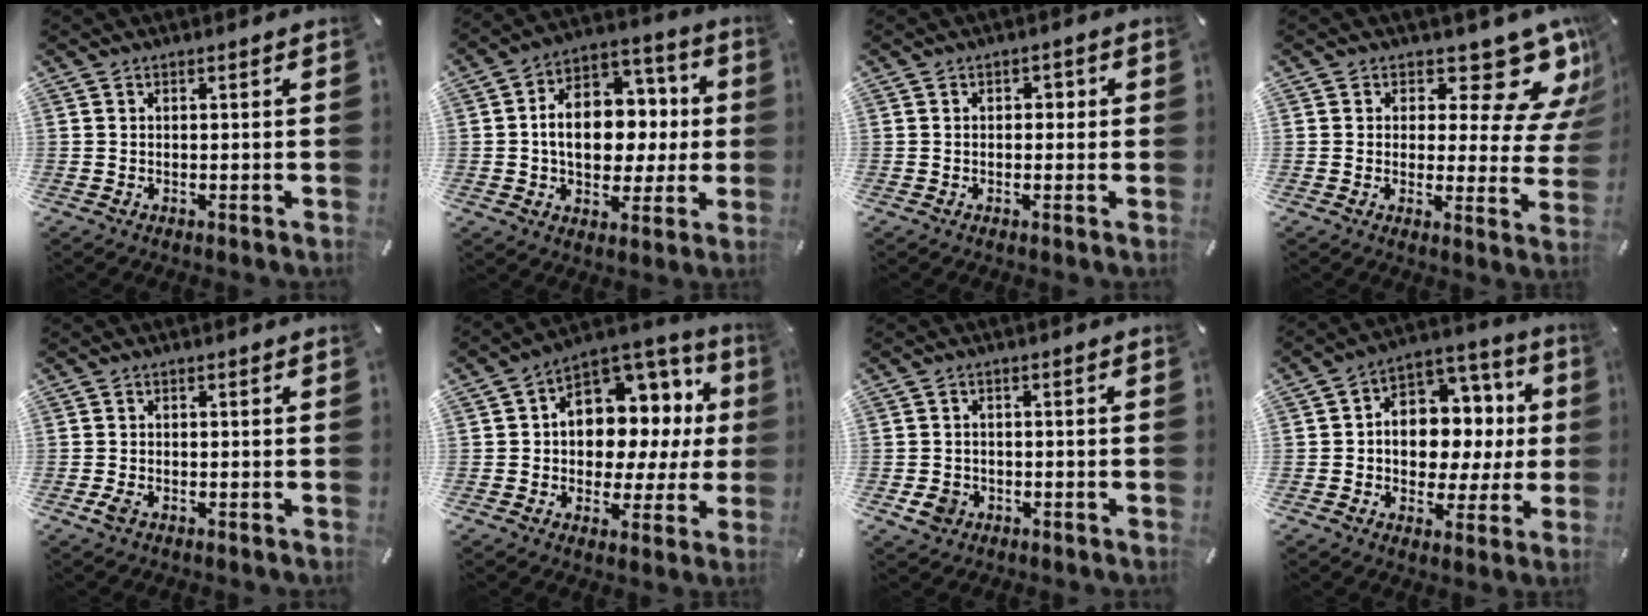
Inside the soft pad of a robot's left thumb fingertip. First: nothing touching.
{"total": 14.4, "force": [-0.8, 11.1, 9.1], "torque": [-0.151, 0.007, -0.009]}
{"total": 1.6, "force": [-0.2, 1.3, 0.9], "torque": [-0.020, 0.010, -0.010]}
{"total": 13.1, "force": [8.5, 5.9, 8.1], "torque": [-0.092, -0.070, 0.139]}
{"total": 2.0, "force": [-0.8, 1.2, 1.4], "torque": [-0.030, 0.000, -0.016]}
{"total": 12.0, "force": [2.7, 9.7, 6.5], "torque": [-0.087, -0.040, 0.056]}
{"total": 4.0, "force": [-1.5, 3.5, 1.4], "torque": [-0.019, 0.002, -0.028]}
{"total": 11.3, "force": [0.2, 9.9, 5.6], "torque": [-0.071, -0.015, 0.013]}